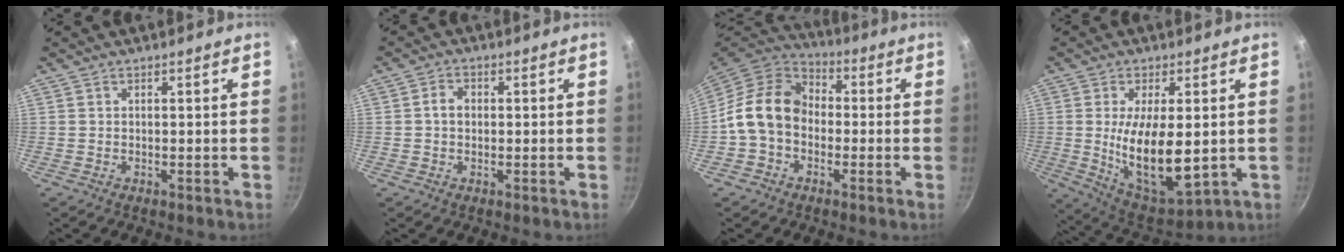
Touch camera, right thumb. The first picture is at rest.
{"total": 2.0, "force": [0.1, 1.6, 1.3], "torque": [-0.018, 0.006, -0.001]}
{"total": 13.0, "force": [-1.1, 10.1, 8.1], "torque": [-0.110, 0.034, -0.042]}
{"total": 15.8, "force": [-0.3, 6.7, 14.3], "torque": [-0.239, -0.021, 0.010]}